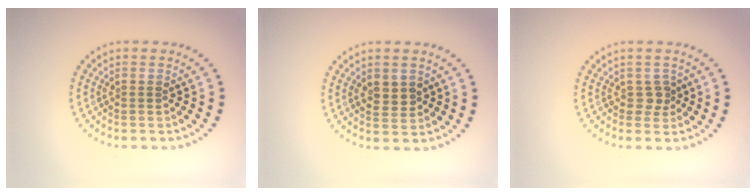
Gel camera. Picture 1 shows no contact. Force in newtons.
{"total": 1.5, "press": 1.4, "slide": 0.5}
{"total": 1.3, "press": 1.0, "slide": 0.8}